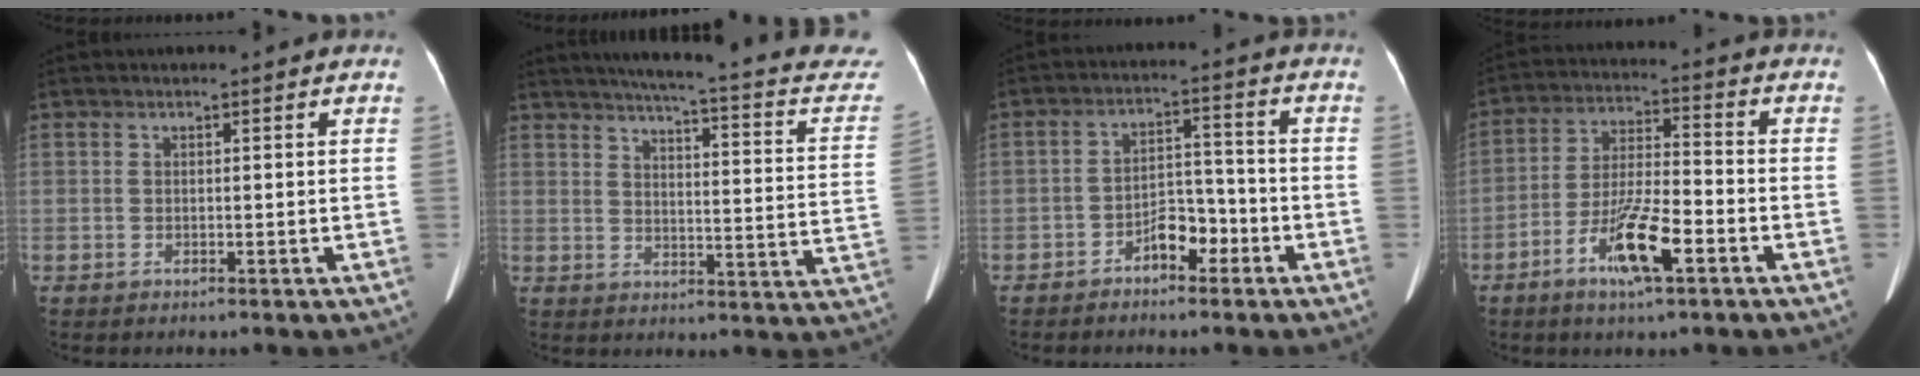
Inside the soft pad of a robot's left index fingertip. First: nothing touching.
{"total": 22.1, "force": [19.0, 2.5, 11.2], "torque": [-0.143, -0.036, 0.209]}
{"total": 5.2, "force": [-3.2, 2.5, 3.3], "torque": [-0.057, 0.020, -0.055]}
{"total": 10.4, "force": [-5.1, 1.9, 8.9], "torque": [-0.174, -0.003, -0.093]}